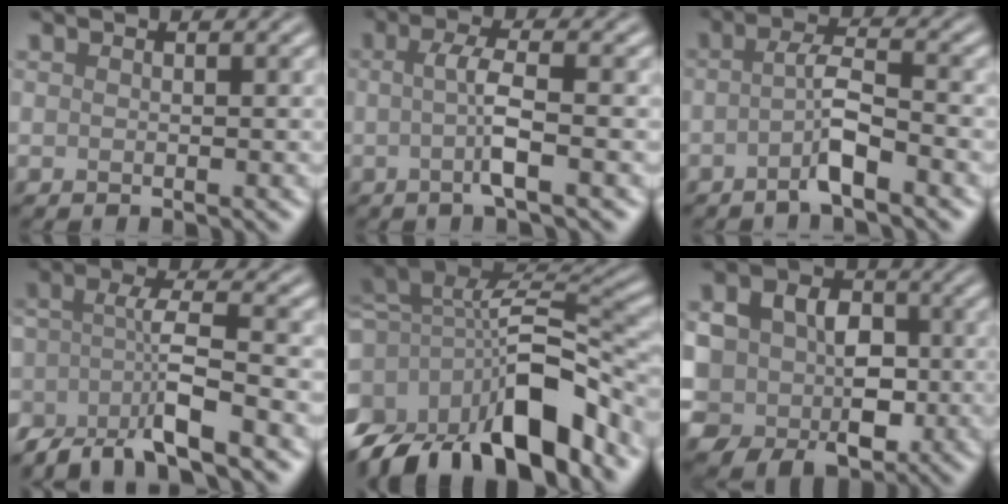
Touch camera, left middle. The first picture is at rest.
{"total": 3.4, "force": [-0.4, 0.5, 3.3], "torque": [-0.062, -0.002, -0.013]}
{"total": 3.2, "force": [-1.5, 0.4, 2.8], "torque": [-0.053, 0.012, -0.036]}
{"total": 5.7, "force": [-3.5, 1.4, 4.2], "torque": [-0.070, 0.002, -0.074]}
{"total": 13.7, "force": [-6.4, 6.0, 10.5], "torque": [-0.182, 0.008, -0.117]}
{"total": 9.4, "force": [-0.7, 7.9, 5.0], "torque": [-0.088, 0.001, -0.027]}